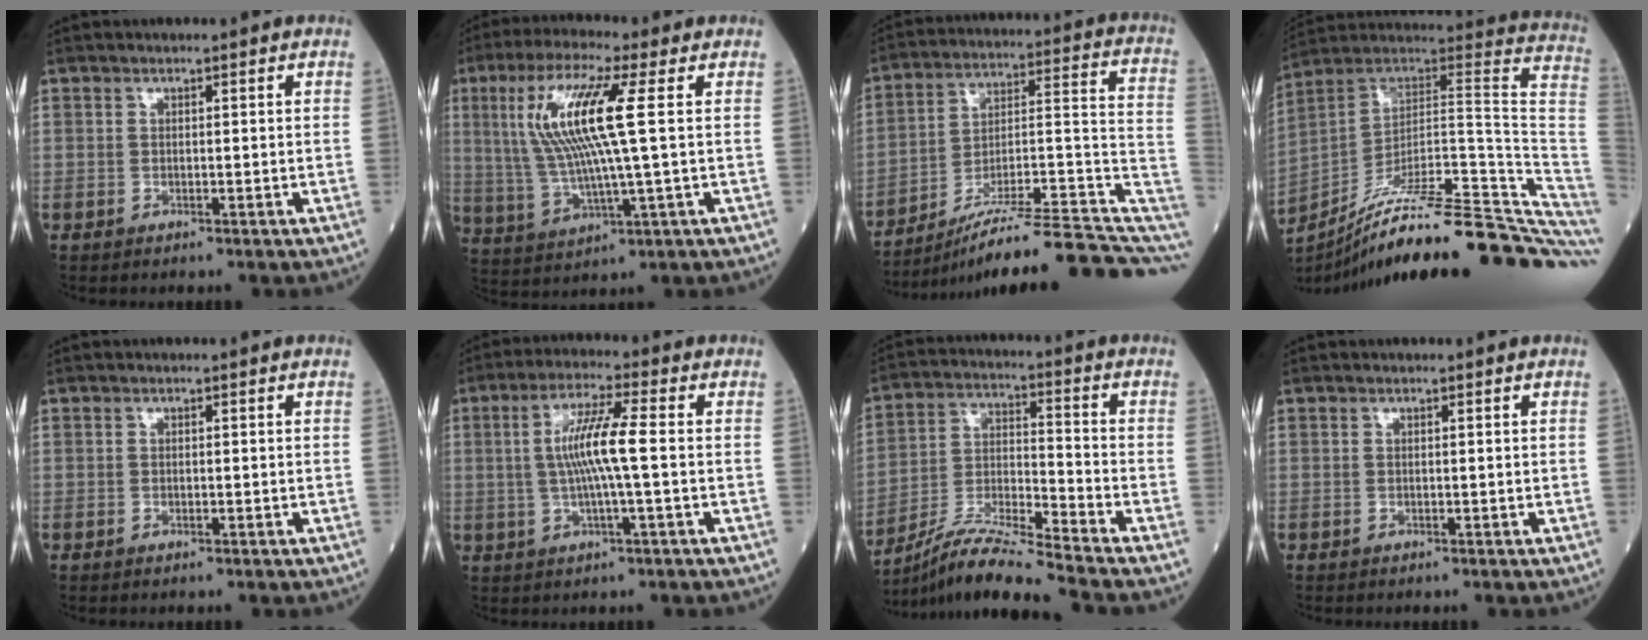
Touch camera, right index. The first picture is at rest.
{"total": 13.3, "force": [3.0, 0.3, 13.0], "torque": [-0.281, 0.008, 0.057]}
{"total": 21.9, "force": [-15.3, 2.1, 15.6], "torque": [-0.167, 0.032, -0.234]}
{"total": 33.6, "force": [-26.3, 1.8, 20.8], "torque": [-0.177, 0.004, -0.373]}
{"total": 0.0}
{"total": 8.2, "force": [0.3, 0.0, 8.2], "torque": [-0.159, 0.006, 0.003]}
{"total": 12.4, "force": [-11.2, -1.7, 5.2], "torque": [-0.103, -0.003, -0.204]}
{"total": 0.0}